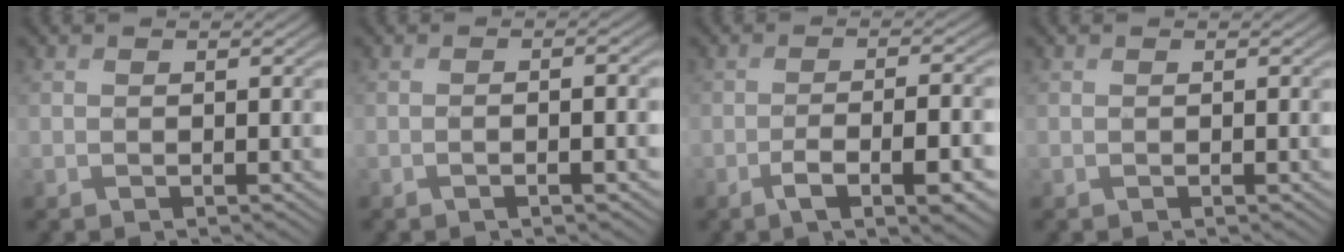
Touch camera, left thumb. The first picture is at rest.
{"total": 2.4, "force": [-0.8, 0.5, 2.2], "torque": [-0.035, 0.006, -0.017]}
{"total": 6.7, "force": [-3.3, 2.0, 5.5], "torque": [-0.094, -0.001, -0.046]}
{"total": 0.0}